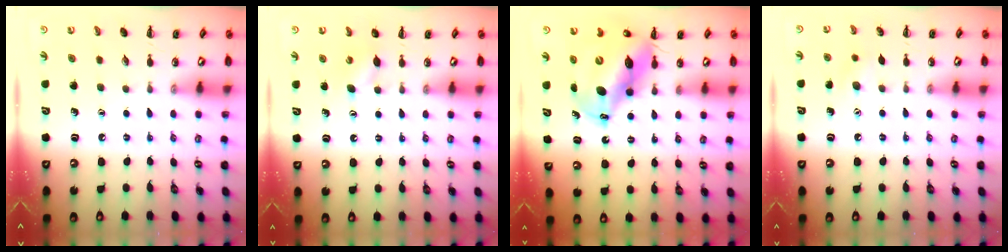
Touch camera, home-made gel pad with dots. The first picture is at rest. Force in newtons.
{"total": 4.7, "press": 4.6, "slide": 1.2}
{"total": 13.8, "press": 13.2, "slide": 4.0}
{"total": 6.3, "press": 6.0, "slide": 1.9}